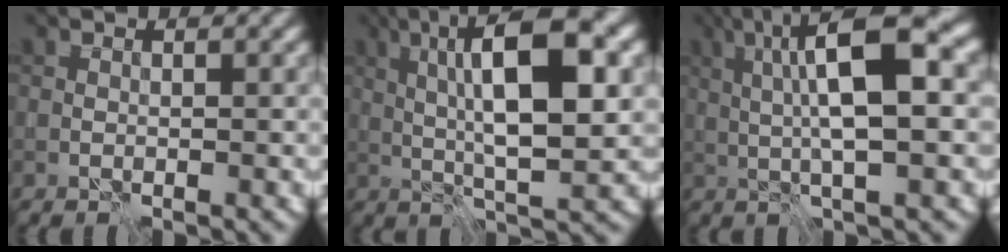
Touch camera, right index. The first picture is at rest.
{"total": 11.5, "force": [2.0, 3.1, 10.9], "torque": [-0.174, 0.015, 0.028]}
{"total": 10.2, "force": [1.9, 2.5, 9.7], "torque": [-0.157, 0.018, 0.027]}